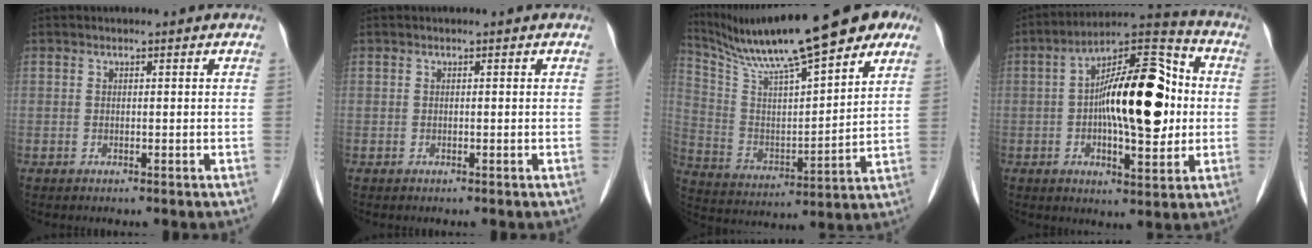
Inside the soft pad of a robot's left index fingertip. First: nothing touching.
{"total": 0.0}
{"total": 23.5, "force": [18.5, 3.0, 14.2], "torque": [-0.246, 0.026, 0.298]}
{"total": 17.1, "force": [0.4, 5.6, 16.1], "torque": [-0.262, 0.033, 0.004]}